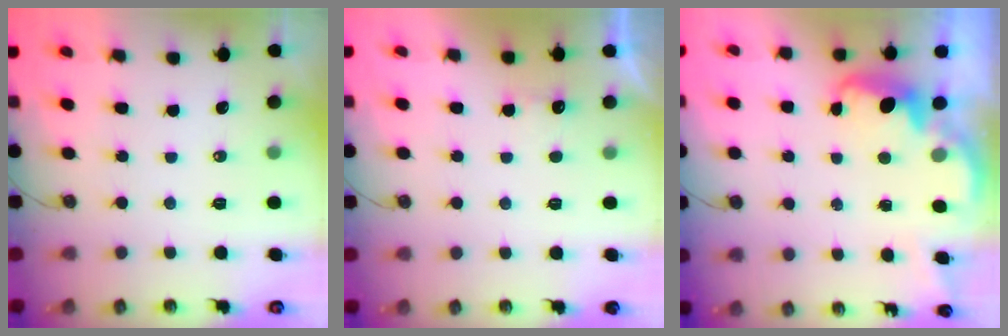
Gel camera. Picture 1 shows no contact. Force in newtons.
{"total": 2.0, "press": 1.8, "slide": 0.9}
{"total": 2.6, "press": 2.6, "slide": 0.5}